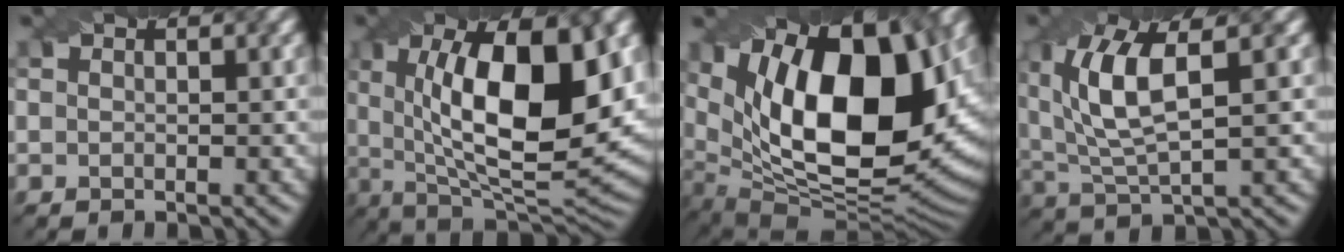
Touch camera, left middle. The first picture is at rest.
{"total": 14.3, "force": [2.0, 5.4, 13.1], "torque": [-0.194, -0.003, 0.036]}
{"total": 18.0, "force": [4.6, 9.1, 14.8], "torque": [-0.222, 0.012, 0.087]}
{"total": 7.3, "force": [1.8, 2.7, 6.5], "torque": [-0.147, 0.011, 0.045]}